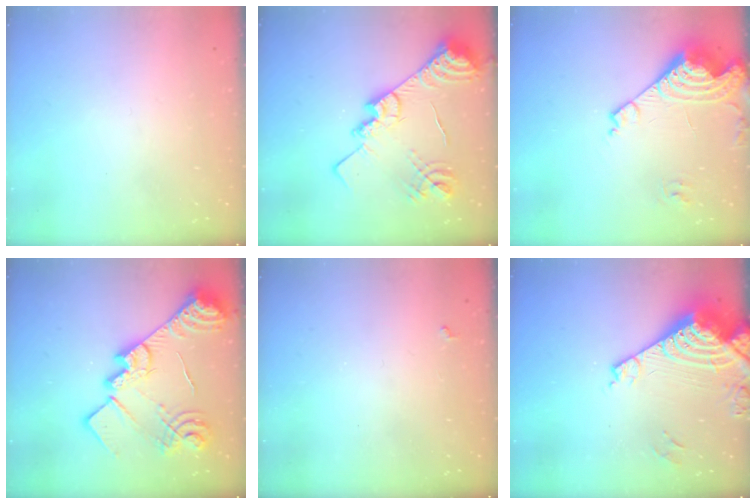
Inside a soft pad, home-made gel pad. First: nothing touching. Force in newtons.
{"total": 21.7, "press": 21.6, "slide": 1.7}
{"total": 16.9, "press": 16.7, "slide": 2.1}
{"total": 26.5, "press": 26.4, "slide": 2.2}
{"total": 3.0, "press": 2.9, "slide": 0.5}
{"total": 12.7, "press": 12.7, "slide": 1.3}